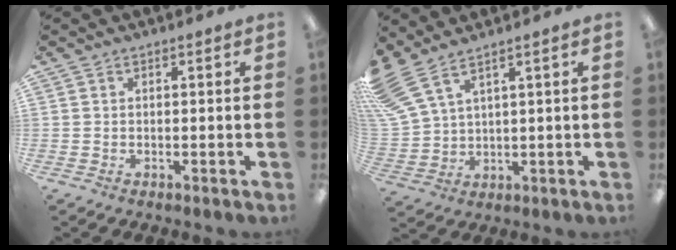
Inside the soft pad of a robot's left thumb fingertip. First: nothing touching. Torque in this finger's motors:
{"motor_torque": [0.26, 0.18, -0.11, -0.07, 0.20]}